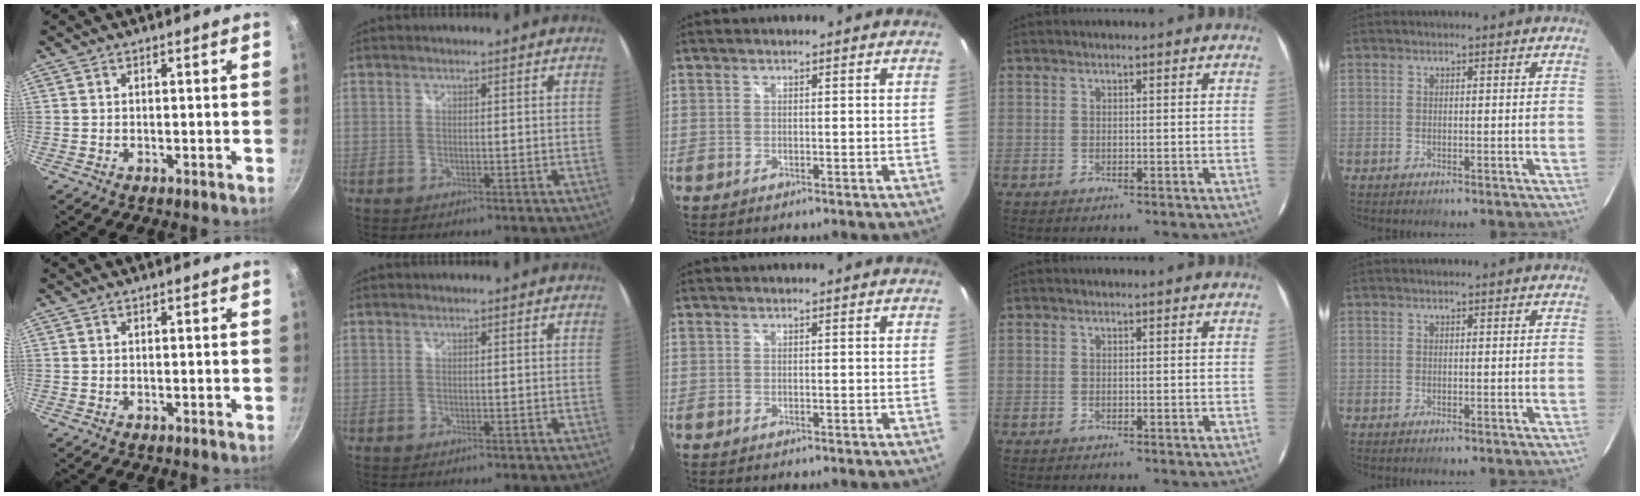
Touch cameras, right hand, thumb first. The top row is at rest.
{}